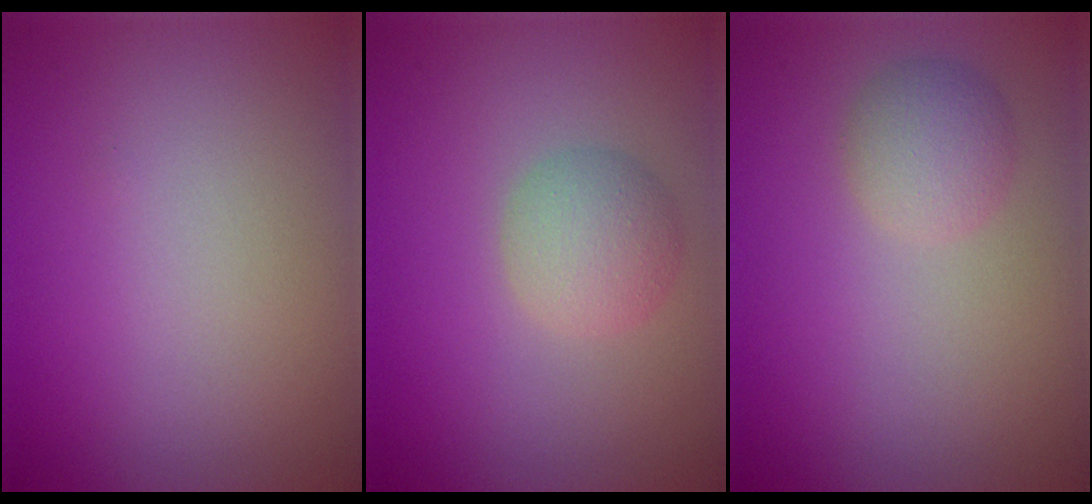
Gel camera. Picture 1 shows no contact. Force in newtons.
{"total": 2.9, "press": 2.9, "slide": 0.0}
{"total": 2.4, "press": 2.4, "slide": 0.0}